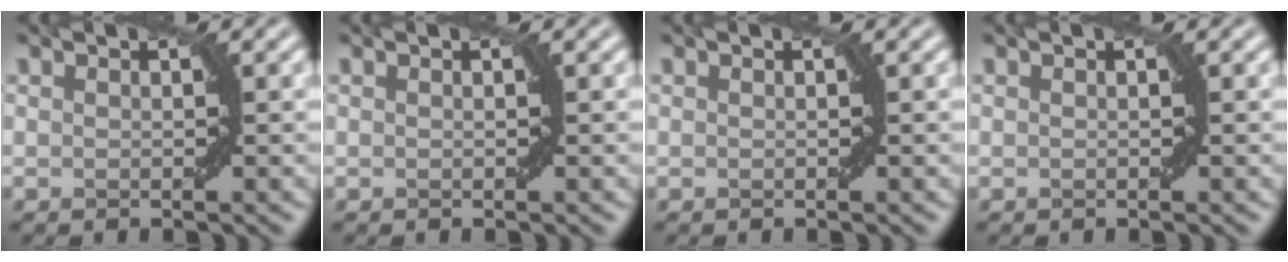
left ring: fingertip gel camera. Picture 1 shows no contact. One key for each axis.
{"total": 0.0}
{"total": 0.0}
{"total": 0.0}